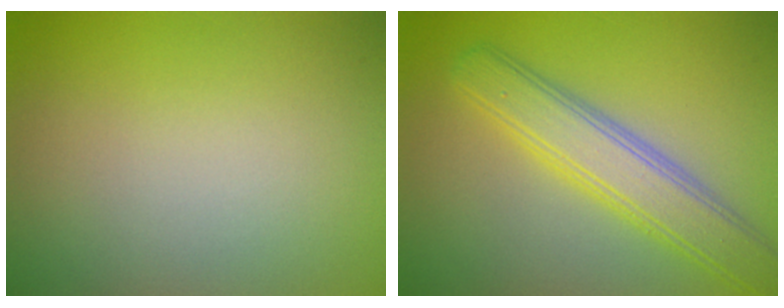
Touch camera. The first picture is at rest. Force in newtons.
{"total": 5.6, "press": 5.6, "slide": 0.1}